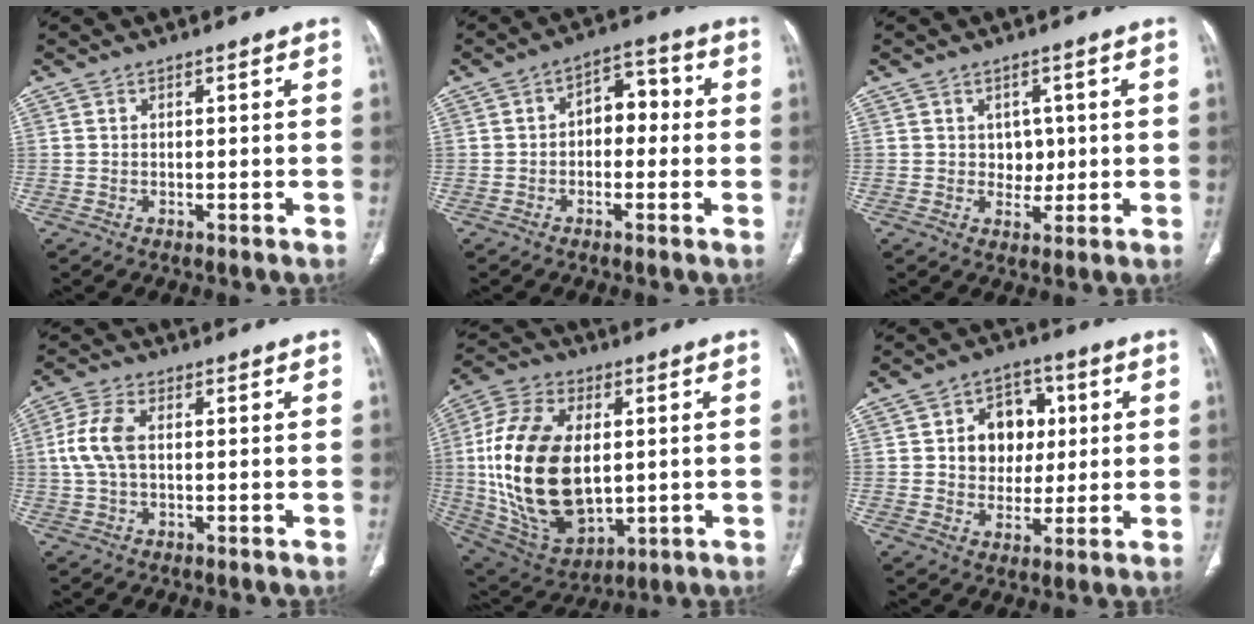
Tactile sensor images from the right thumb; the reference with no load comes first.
{"total": 6.7, "force": [-0.1, 4.5, 5.1], "torque": [-0.046, 0.027, -0.014]}
{"total": 3.5, "force": [0.5, 2.9, 2.0], "torque": [-0.003, -0.003, 0.011]}
{"total": 6.7, "force": [0.5, 3.7, 5.6], "torque": [-0.136, 0.016, 0.007]}
{"total": 24.8, "force": [1.0, 14.9, 19.8], "torque": [-0.378, -0.009, 0.035]}
{"total": 10.8, "force": [1.9, 8.8, 6.0], "torque": [-0.036, 0.005, 0.030]}